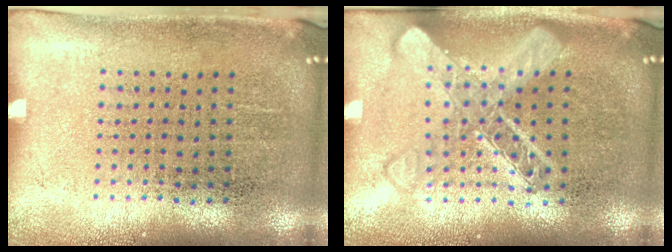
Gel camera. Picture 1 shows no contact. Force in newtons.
{"total": 2.1, "press": 2.1, "slide": 0.3}